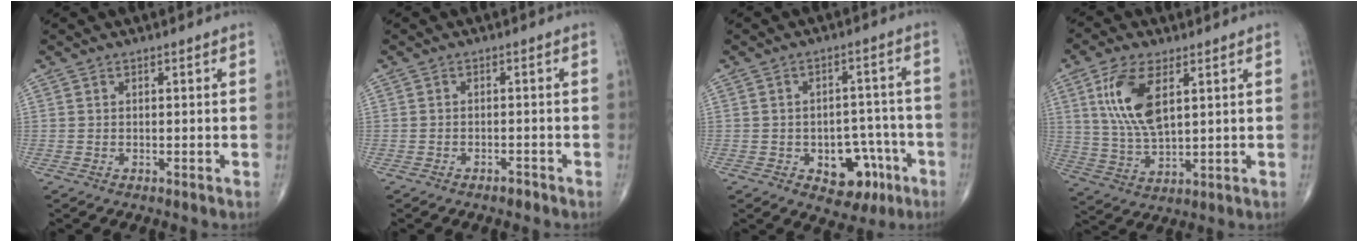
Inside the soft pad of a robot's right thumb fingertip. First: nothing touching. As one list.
[{"total": 1.3, "force": [-1.1, 0.6, 0.6], "torque": [-0.010, 0.004, -0.018]}, {"total": 10.0, "force": [-4.3, 6.6, 6.2], "torque": [-0.042, 0.039, -0.049]}, {"total": 11.5, "force": [4.0, 5.1, 9.5], "torque": [-0.196, -0.014, 0.085]}]